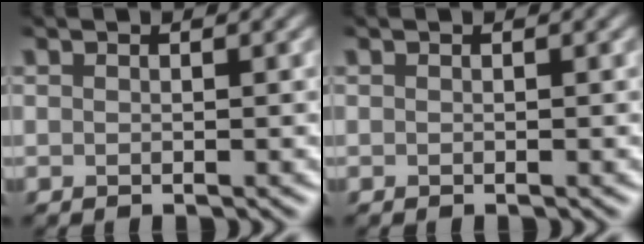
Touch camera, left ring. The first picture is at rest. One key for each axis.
{"total": 0.0}